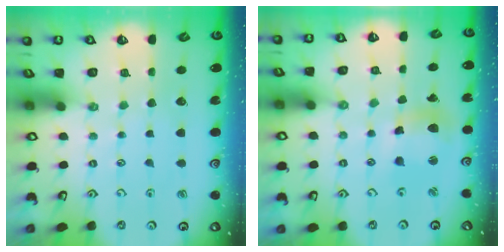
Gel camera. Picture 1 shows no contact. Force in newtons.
{"total": 10.8, "press": 10.8, "slide": 1.3}